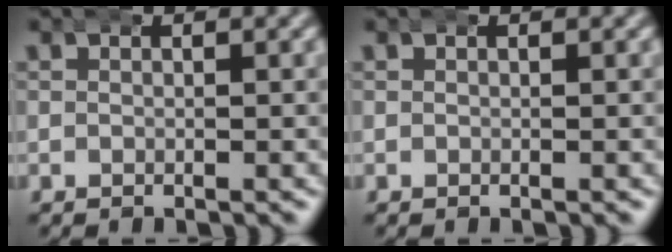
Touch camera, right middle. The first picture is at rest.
{"total": 0.0}